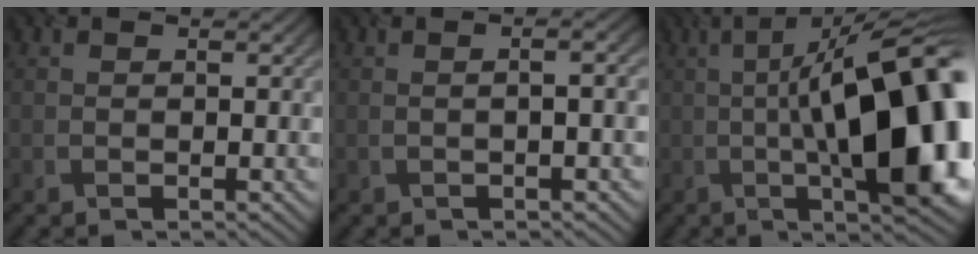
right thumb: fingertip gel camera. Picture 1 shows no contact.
{"total": 2.9, "force": [-0.2, 0.8, 2.8], "torque": [-0.027, 0.013, -0.011]}
{"total": 18.9, "force": [-1.7, 5.9, 17.9], "torque": [-0.243, 0.013, -0.017]}